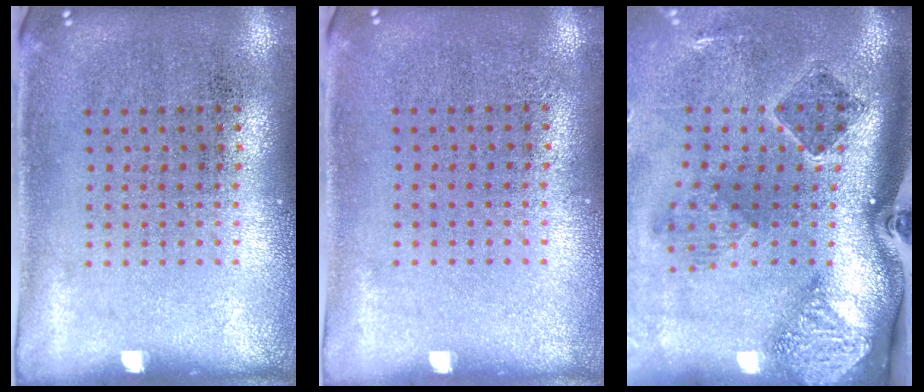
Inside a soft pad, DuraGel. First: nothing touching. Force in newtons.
{"total": 0.0}
{"total": 2.8, "press": 1.9, "slide": 2.1}